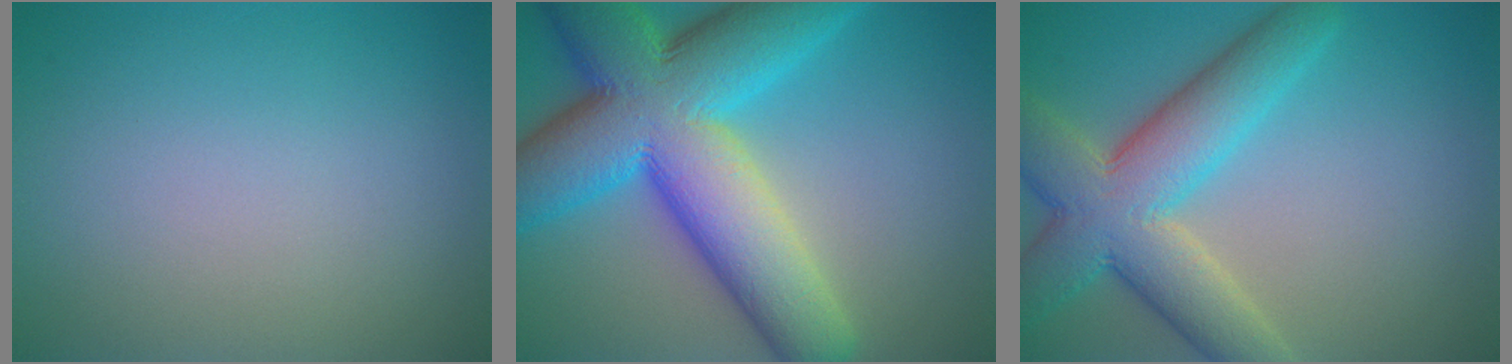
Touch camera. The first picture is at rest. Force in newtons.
{"total": 15.4, "press": 15.4, "slide": 0.4}
{"total": 8.7, "press": 8.7, "slide": 0.5}